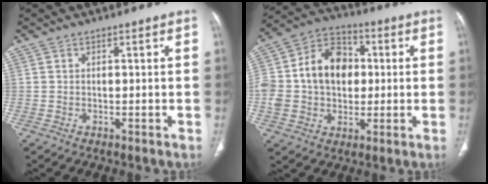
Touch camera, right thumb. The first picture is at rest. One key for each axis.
{"total": 17.2, "fx": 1.1, "fy": 12.9, "fz": 11.2, "tx": -0.185, "ty": 0.030, "tz": 0.017}